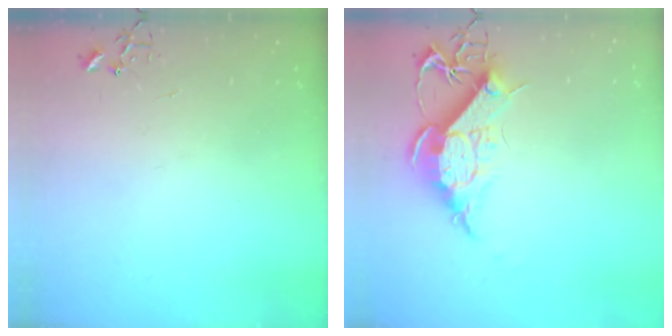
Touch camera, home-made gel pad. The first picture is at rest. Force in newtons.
{"total": 12.6, "press": 12.6, "slide": 1.2}